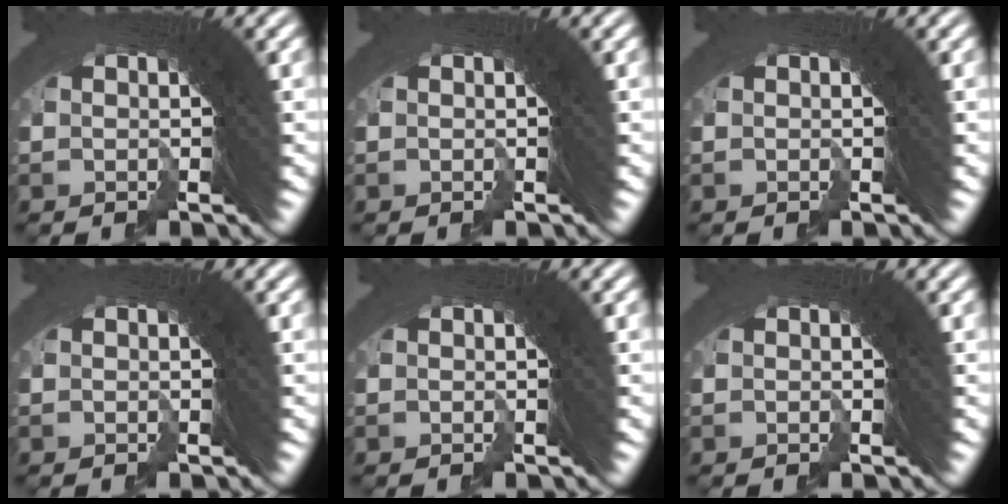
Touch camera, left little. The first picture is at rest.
{"total": 0.0}
{"total": 0.0}
{"total": 0.0}
{"total": 0.0}
{"total": 0.0}